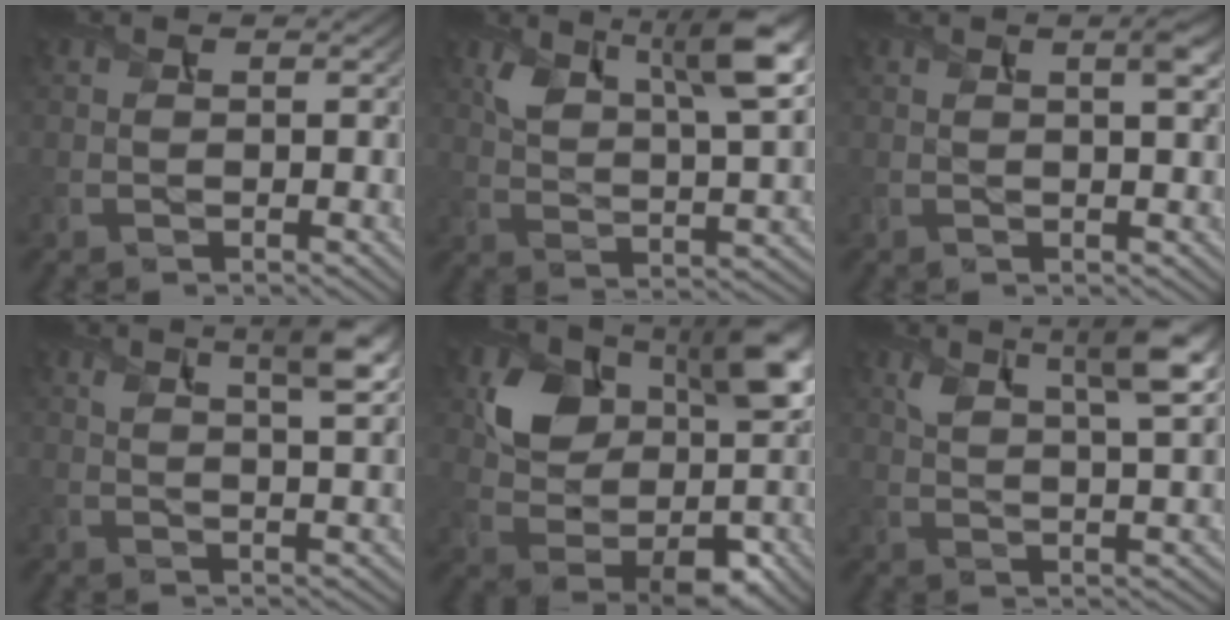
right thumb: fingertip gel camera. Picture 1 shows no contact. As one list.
[{"total": 10.6, "force": [5.3, 4.2, 8.2], "torque": [-0.152, -0.002, 0.100]}, {"total": 2.4, "force": [1.0, 0.5, 2.2], "torque": [-0.035, 0.004, 0.015]}, {"total": 6.3, "force": [3.6, 1.4, 5.0], "torque": [-0.076, 0.007, 0.060]}, {"total": 11.2, "force": [3.9, 7.9, 6.9], "torque": [-0.122, -0.023, 0.080]}, {"total": 8.8, "force": [5.0, 2.4, 6.9], "torque": [-0.124, 0.005, 0.091]}]